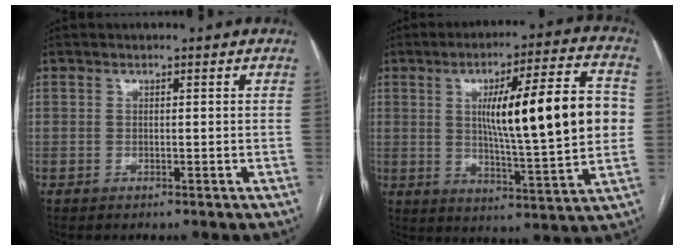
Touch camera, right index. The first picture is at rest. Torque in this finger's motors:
{"motor_torque": [1.42, 0.72, 0.63, 0.21]}